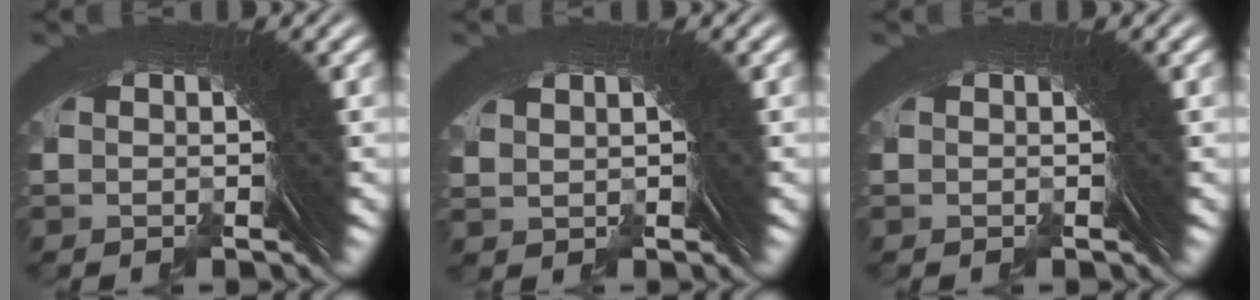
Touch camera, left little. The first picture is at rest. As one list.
[{"total": 0.8, "force": [0.3, 0.2, -0.7], "torque": [0.011, -0.005, 0.017]}, {"total": 0.0}]